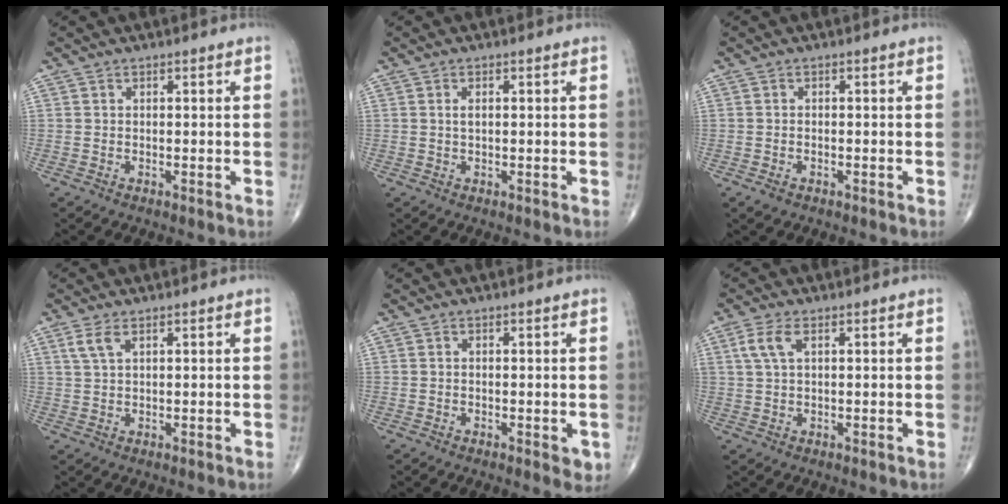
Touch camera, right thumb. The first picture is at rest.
{"total": 1.1, "force": [0.2, 0.5, 1.0], "torque": [-0.016, 0.003, 0.004]}
{"total": 1.5, "force": [-0.8, 0.9, 0.9], "torque": [-0.019, 0.003, -0.010]}
{"total": 3.0, "force": [1.6, 1.1, 2.3], "torque": [-0.056, 0.005, 0.040]}
{"total": 2.4, "force": [-0.6, 1.1, 2.0], "torque": [-0.016, -0.003, -0.008]}
{"total": 4.3, "force": [1.5, 1.8, 3.6], "torque": [-0.087, 0.010, 0.034]}